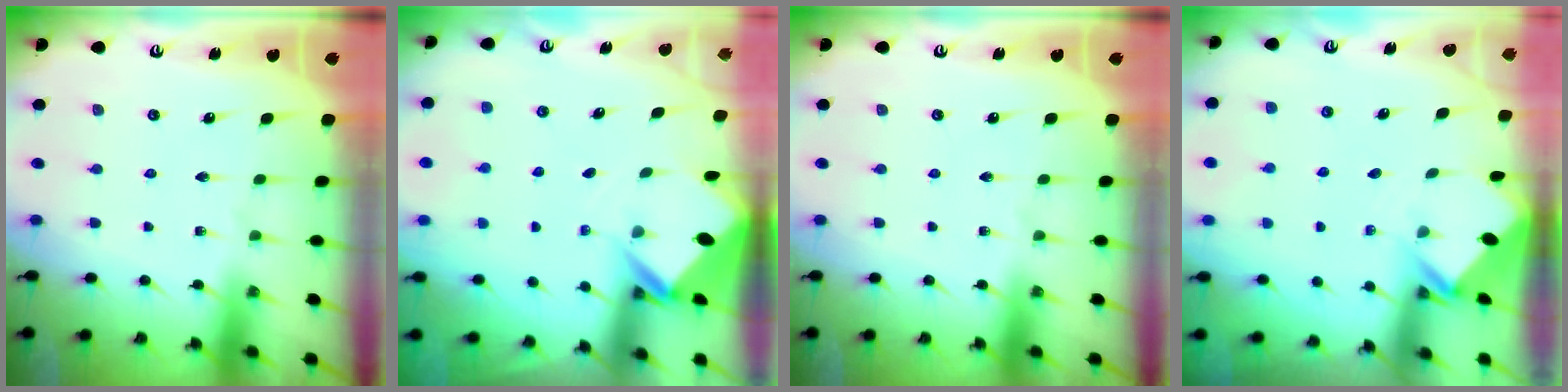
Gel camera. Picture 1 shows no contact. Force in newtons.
{"total": 2.8, "press": 2.8, "slide": 0.1}
{"total": 0.0}
{"total": 2.5, "press": 2.5, "slide": 0.2}